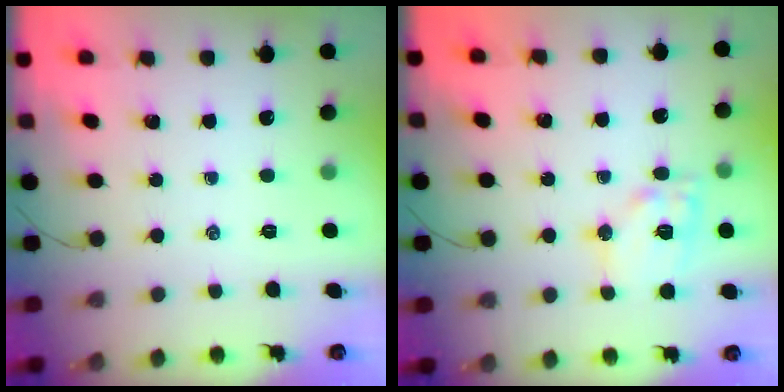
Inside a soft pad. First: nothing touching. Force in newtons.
{"total": 12.8, "press": 12.7, "slide": 2.0}